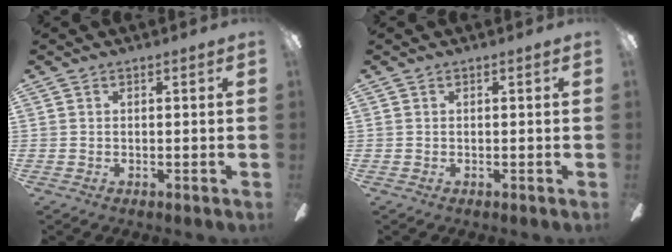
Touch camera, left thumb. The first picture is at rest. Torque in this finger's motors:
{"motor_torque": [0.00, 0.00, 0.11, 0.11, 0.00]}